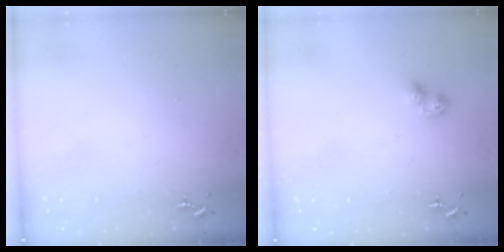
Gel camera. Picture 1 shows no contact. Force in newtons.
{"total": 6.0, "press": 6.0, "slide": 0.3}